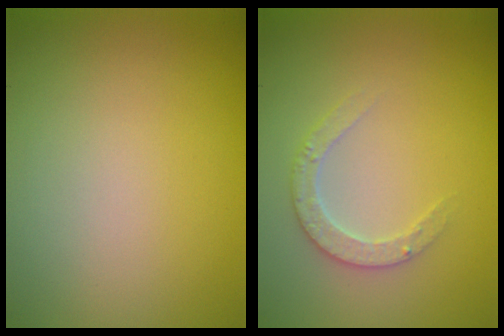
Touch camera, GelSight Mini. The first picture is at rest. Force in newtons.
{"total": 2.4, "press": 2.3, "slide": 0.5}